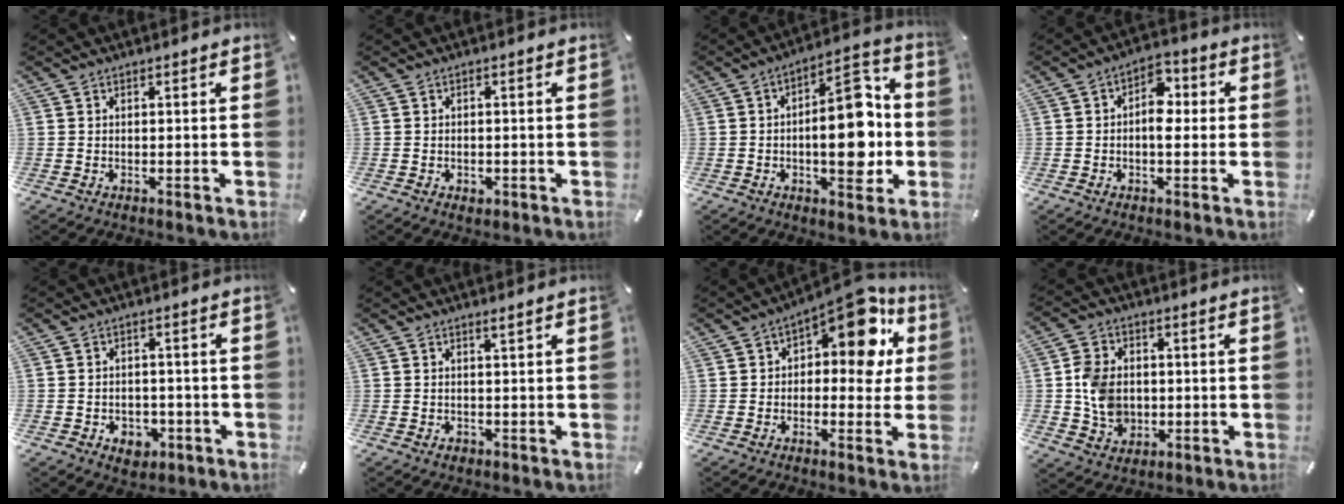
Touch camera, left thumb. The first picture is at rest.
{"total": 1.4, "force": [-0.5, 1.0, 0.9], "torque": [-0.017, 0.003, -0.011]}
{"total": 16.9, "force": [-1.6, 8.2, 14.7], "torque": [-0.197, 0.002, -0.030]}
{"total": 6.6, "force": [0.0, 4.0, 5.2], "torque": [-0.065, 0.005, -0.007]}
{"total": 4.8, "force": [-1.9, 3.9, 2.0], "torque": [-0.023, 0.007, -0.032]}
{"total": 1.1, "force": [0.3, 0.4, 1.0], "torque": [-0.020, 0.001, 0.005]}
{"total": 12.9, "force": [6.2, 6.8, 9.0], "torque": [-0.106, -0.055, 0.104]}
{"total": 10.1, "force": [-0.4, 8.8, 5.0], "torque": [-0.115, 0.013, -0.005]}